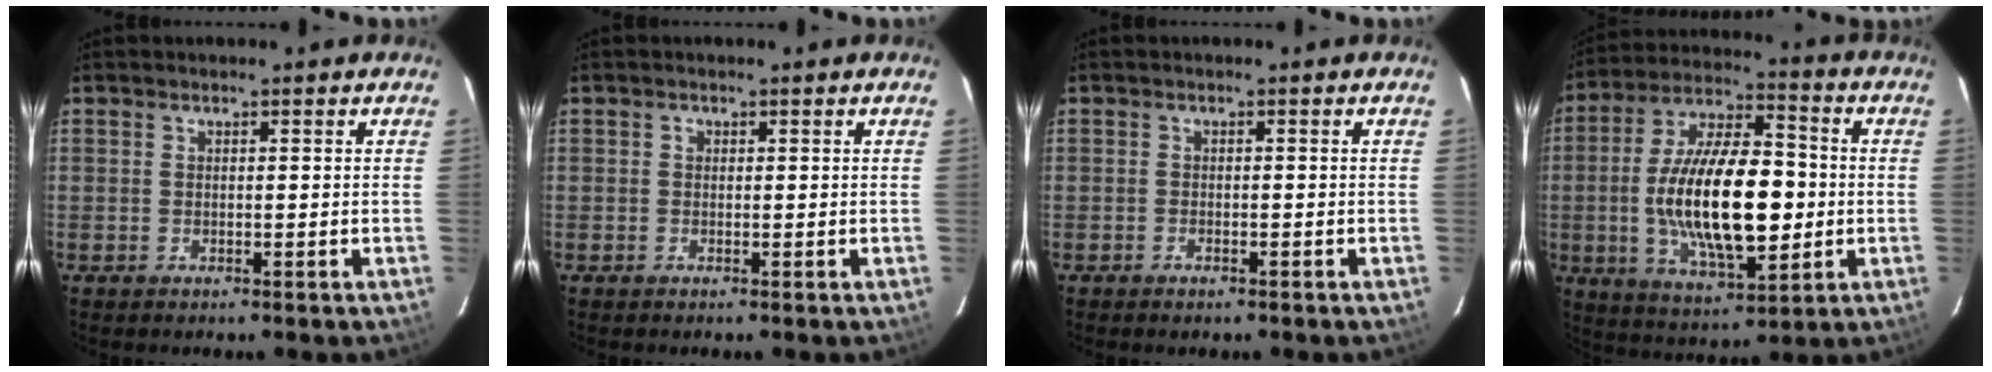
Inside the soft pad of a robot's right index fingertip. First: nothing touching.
{"total": 0.8, "force": [0.0, 0.8, 0.1], "torque": [0.001, 0.003, -0.003]}
{"total": 1.3, "force": [-0.9, 0.6, 0.7], "torque": [-0.013, 0.000, -0.017]}
{"total": 21.1, "force": [-2.0, 8.7, 19.2], "torque": [-0.359, 0.004, -0.029]}